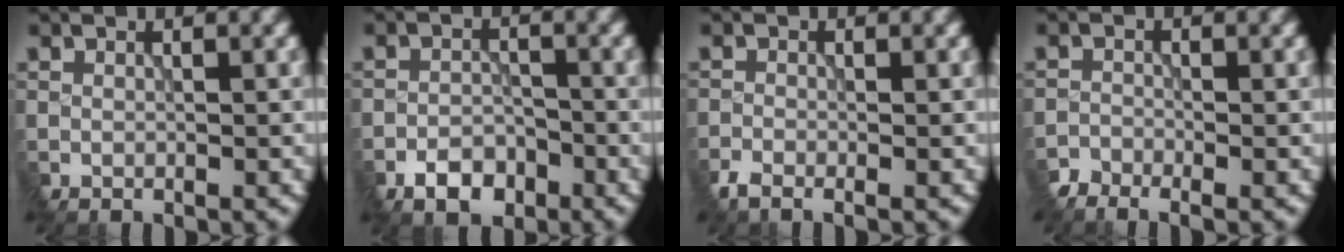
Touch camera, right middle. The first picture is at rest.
{"total": 3.2, "force": [-2.6, 1.5, 1.0], "torque": [-0.003, -0.001, -0.051]}
{"total": 1.4, "force": [-1.3, 0.1, 0.5], "torque": [-0.007, -0.003, -0.031]}
{"total": 2.3, "force": [-2.2, 0.5, 0.4], "torque": [0.001, -0.004, -0.047]}